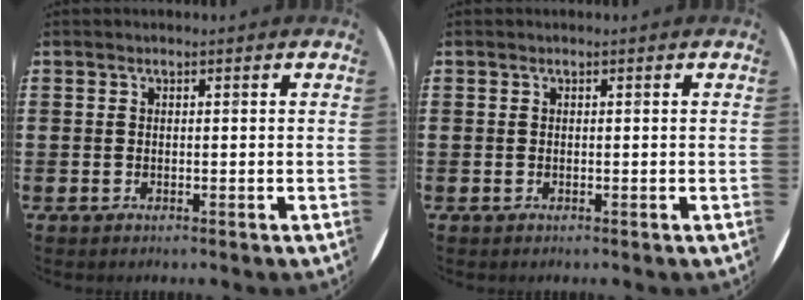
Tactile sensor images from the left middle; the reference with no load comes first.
{"total": 0.0}